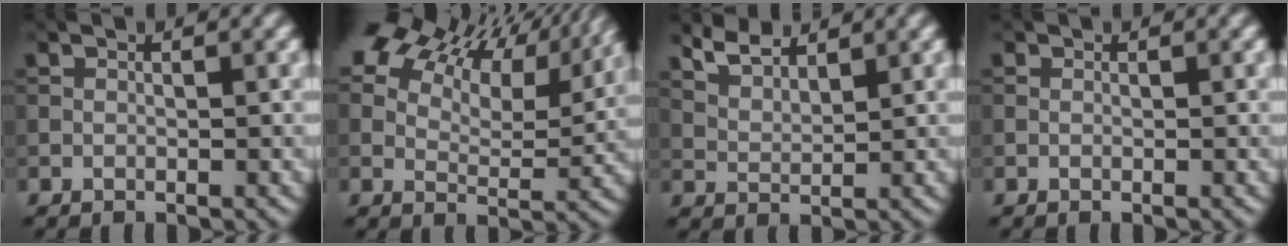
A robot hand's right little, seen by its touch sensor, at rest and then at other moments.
{"total": 13.3, "force": [9.3, 5.9, 7.6], "torque": [-0.131, 0.016, 0.133]}
{"total": 3.5, "force": [2.9, 1.1, 1.6], "torque": [-0.034, -0.004, 0.061]}
{"total": 0.0}